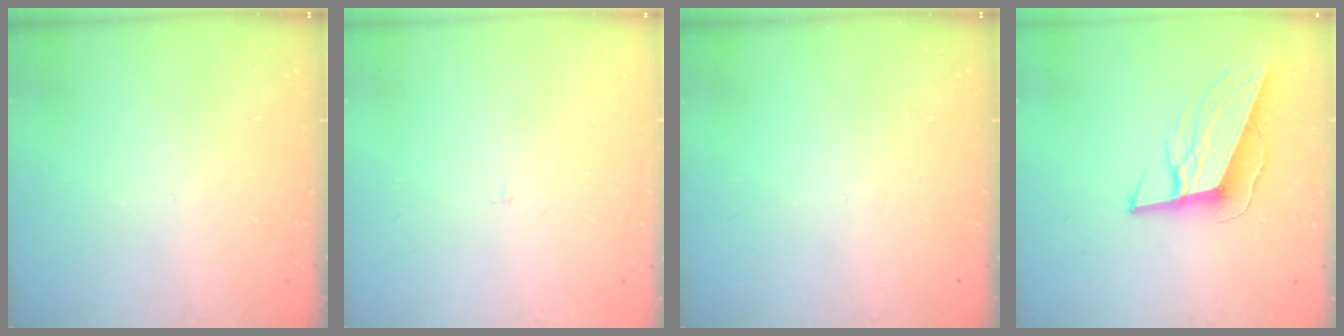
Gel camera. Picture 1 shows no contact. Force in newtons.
{"total": 1.6, "press": 1.6, "slide": 0.1}
{"total": 0.0}
{"total": 13.0, "press": 12.6, "slide": 3.2}